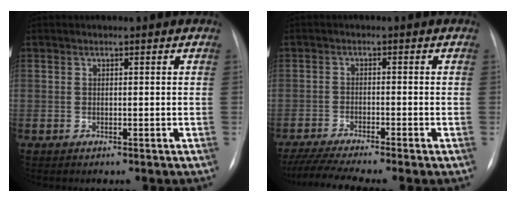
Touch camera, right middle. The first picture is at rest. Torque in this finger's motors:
{"motor_torque": [1.08, -1.06, 0.14, 0.06]}